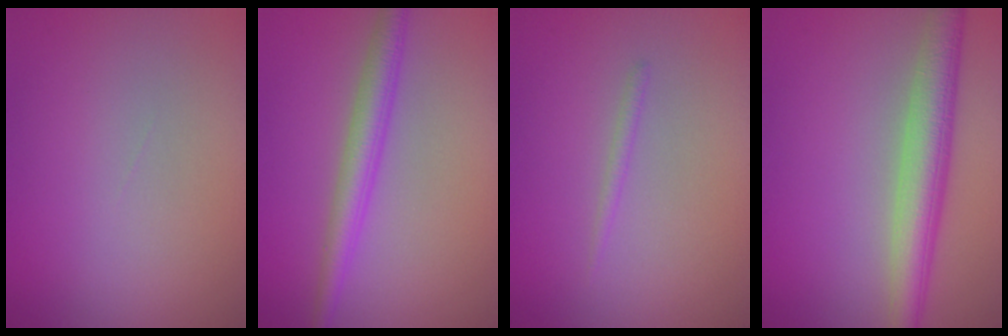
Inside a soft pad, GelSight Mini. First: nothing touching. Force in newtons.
{"total": 3.4, "press": 3.4, "slide": 0.0}
{"total": 0.7, "press": 0.7, "slide": 0.1}
{"total": 5.1, "press": 5.1, "slide": 0.2}